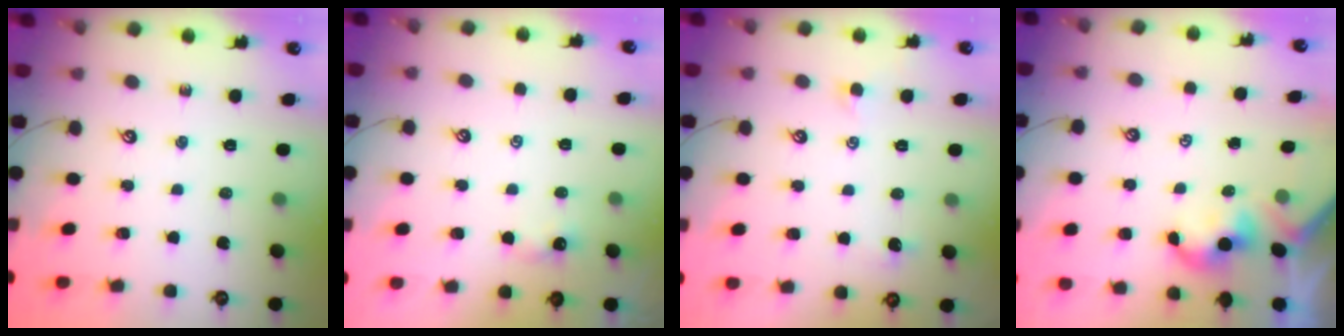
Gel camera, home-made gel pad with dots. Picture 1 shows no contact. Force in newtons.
{"total": 3.6, "press": 3.6, "slide": 0.1}
{"total": 0.8, "press": 0.5, "slide": 0.7}
{"total": 0.6, "press": 0.6, "slide": 0.3}